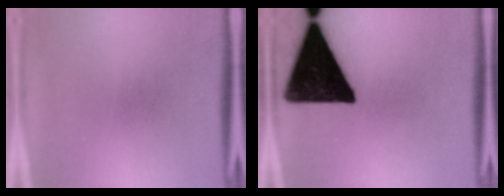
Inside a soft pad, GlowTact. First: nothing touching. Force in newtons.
{"total": 19.7}